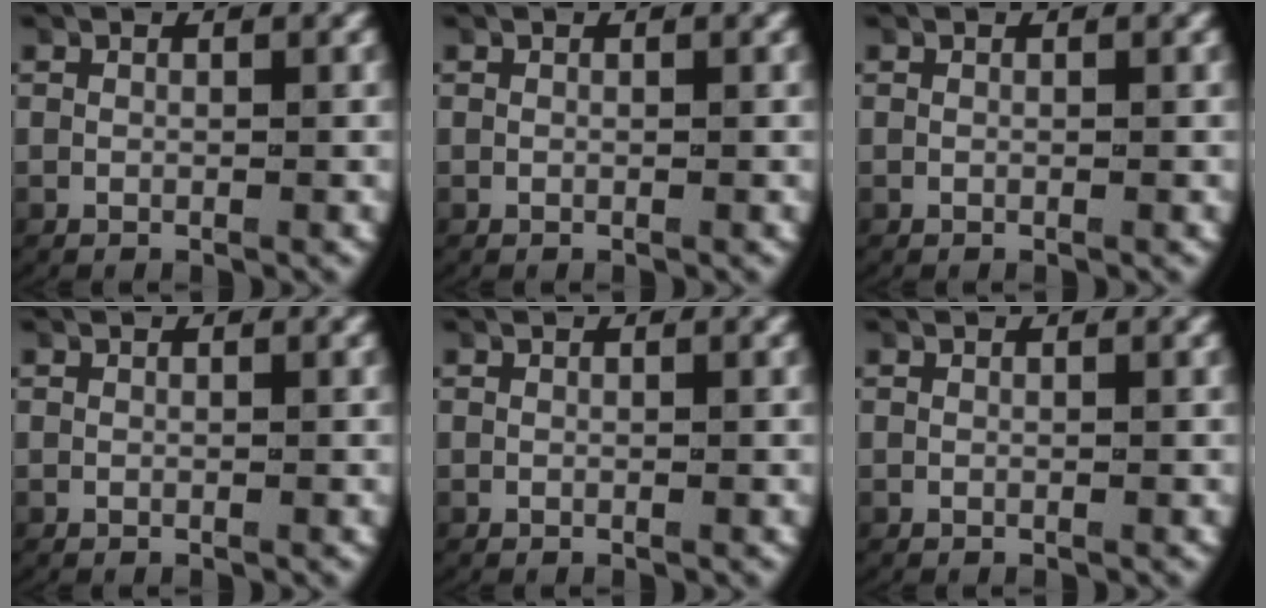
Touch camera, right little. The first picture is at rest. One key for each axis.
{"total": 0.0}
{"total": 0.0}
{"total": 0.0}
{"total": 0.0}
{"total": 0.0}